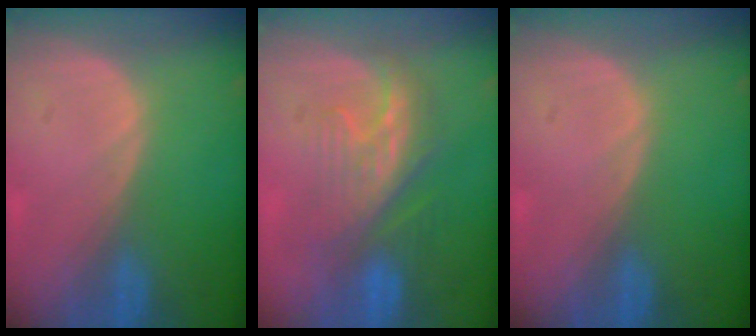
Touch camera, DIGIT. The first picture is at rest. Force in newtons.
{"total": 7.9, "press": 7.8, "slide": 1.3}
{"total": 0.0}